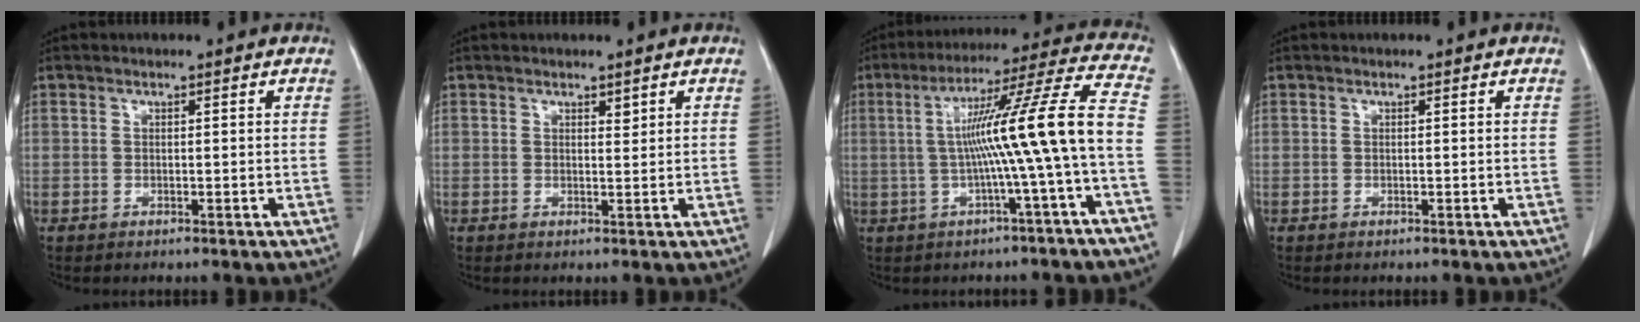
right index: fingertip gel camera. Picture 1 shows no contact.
{"total": 1.1, "force": [0.9, 0.4, 0.6], "torque": [-0.008, -0.004, 0.015]}
{"total": 14.4, "force": [-1.5, -1.8, 14.2], "torque": [-0.217, 0.021, -0.026]}
{"total": 0.0}